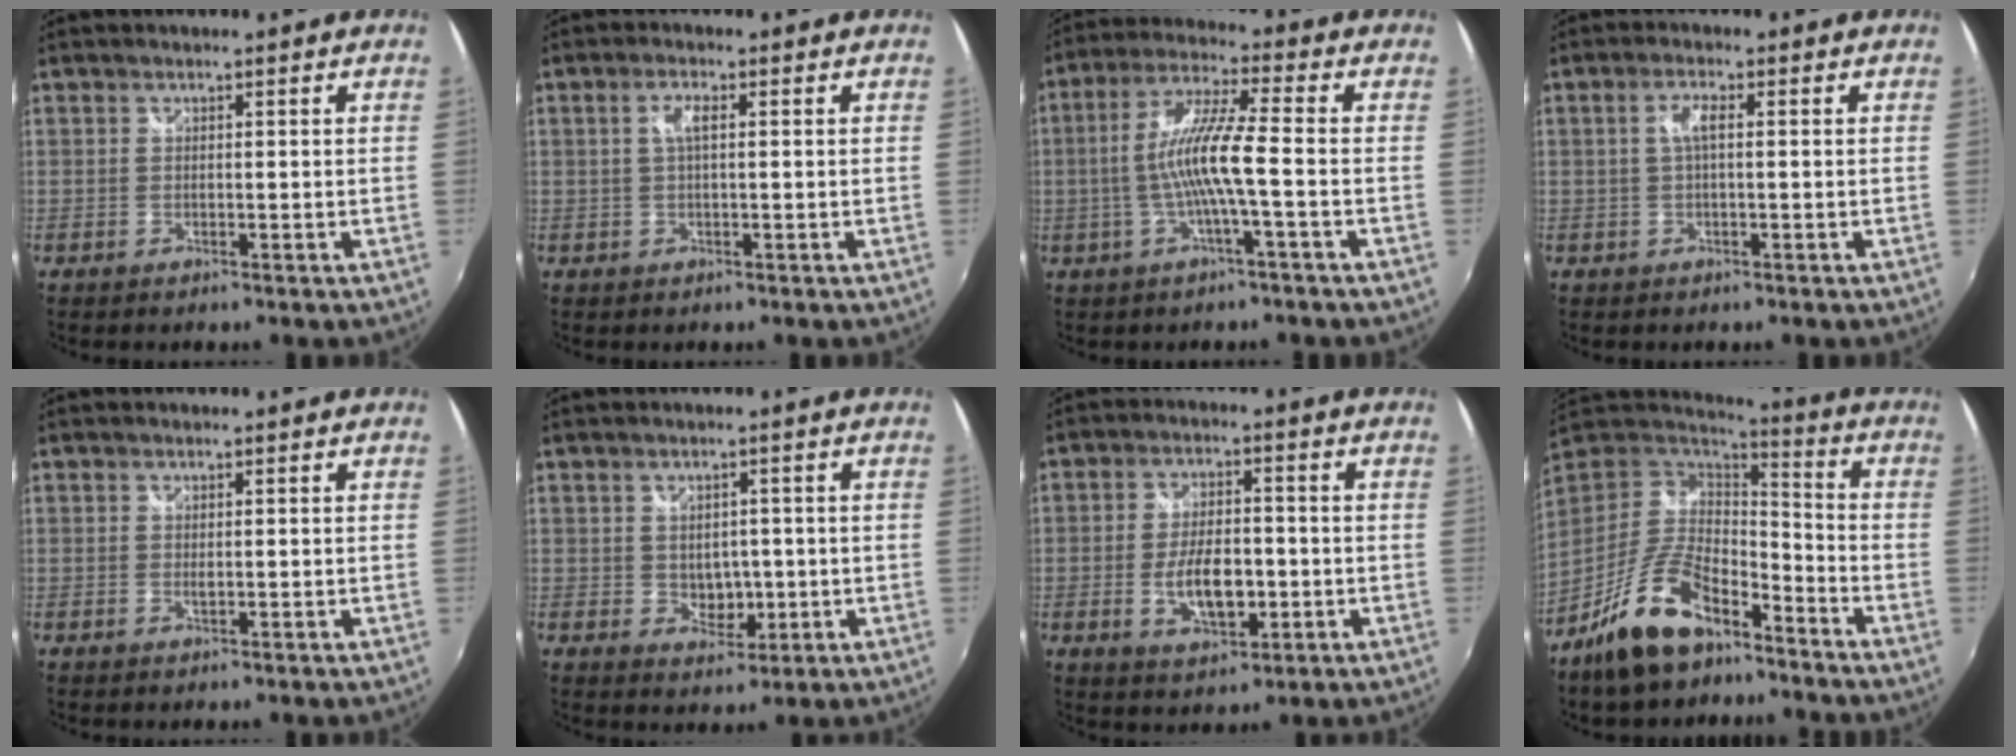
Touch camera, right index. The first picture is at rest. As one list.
[{"total": 2.6, "force": [0.5, 0.7, 2.5], "torque": [-0.049, 0.004, 0.007]}, {"total": 9.9, "force": [-2.0, -0.1, 9.7], "torque": [-0.194, 0.006, -0.036]}, {"total": 2.8, "force": [0.2, 0.6, 2.7], "torque": [-0.055, 0.005, 0.003]}, {"total": 0.6, "force": [0.1, 0.3, 0.5], "torque": [-0.009, -0.001, 0.001]}, {"total": 4.2, "force": [-0.1, 3.6, 2.3], "torque": [-0.034, -0.003, 0.004]}, {"total": 8.8, "force": [-2.0, 4.3, 7.4], "torque": [-0.143, -0.005, -0.028]}, {"total": 17.1, "force": [-11.1, 7.4, 10.7], "torque": [-0.227, -0.007, -0.201]}]